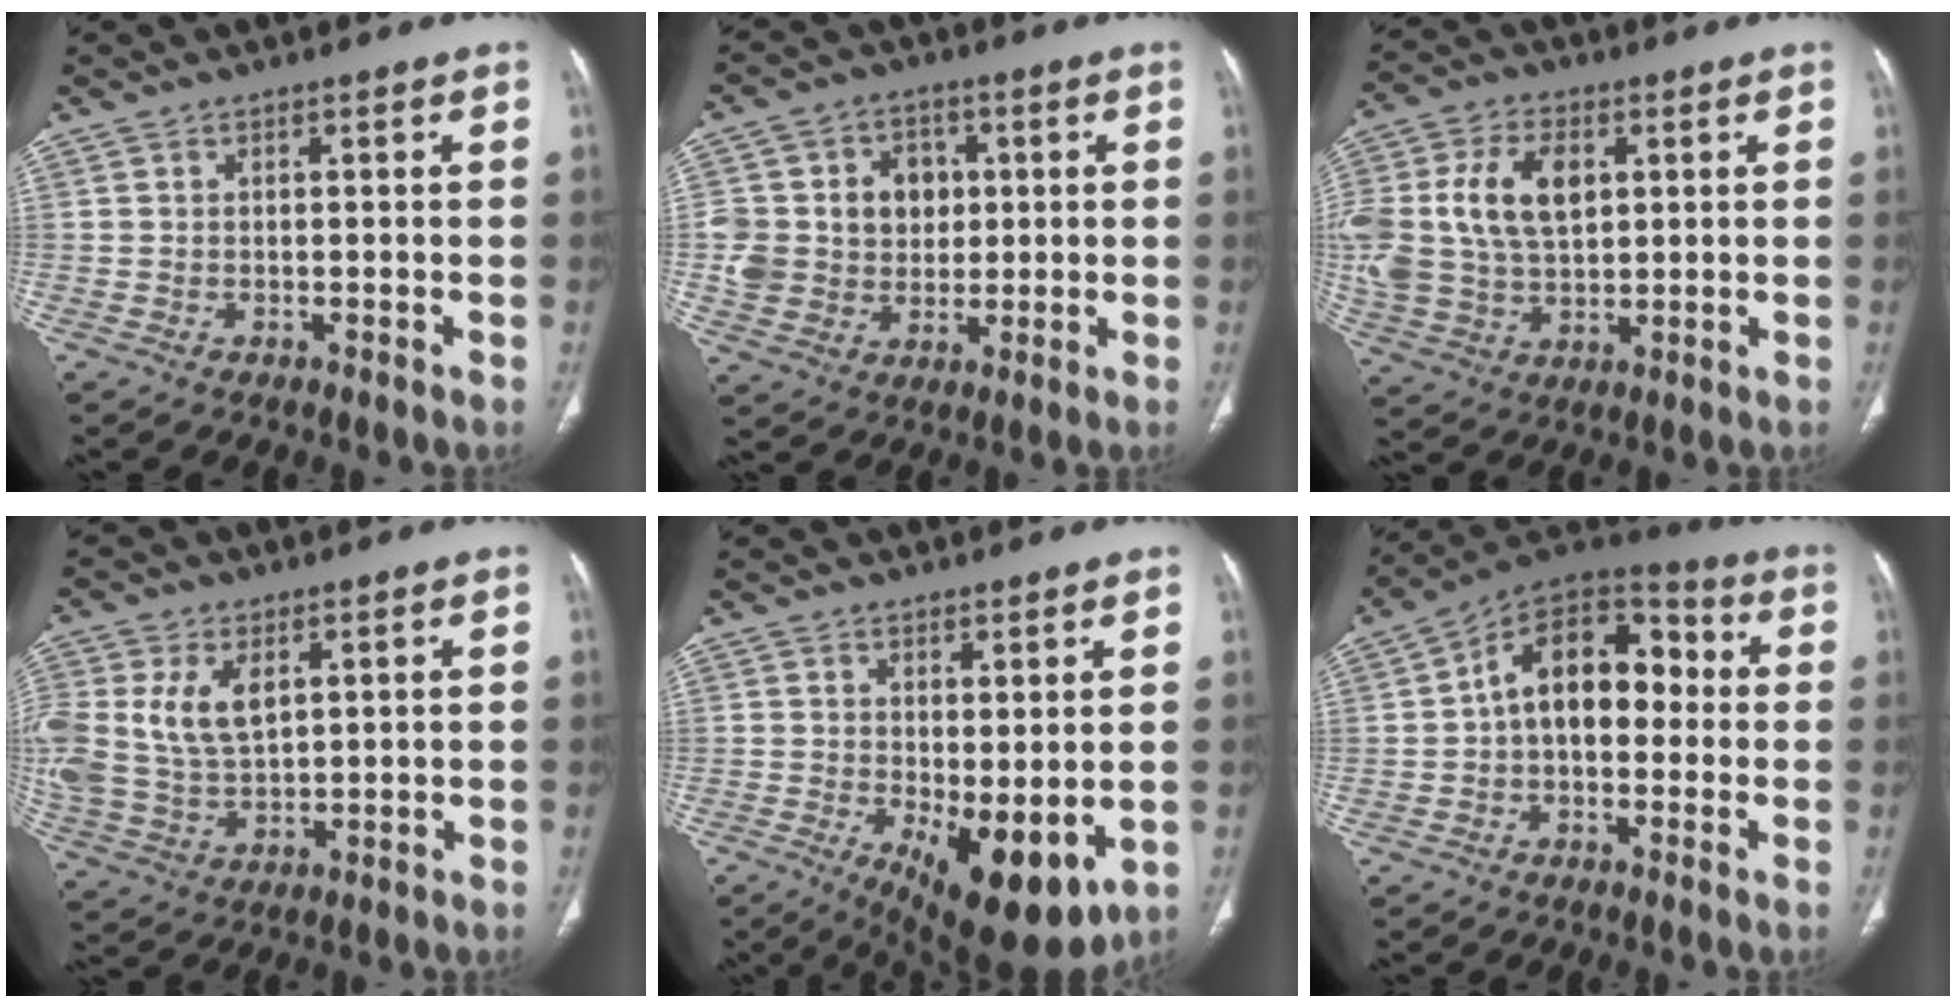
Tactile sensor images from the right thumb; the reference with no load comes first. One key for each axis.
{"total": 13.1, "fx": 1.6, "fy": 11.7, "fz": 5.8, "tx": -0.063, "ty": 0.015, "tz": 0.043}
{"total": 20.2, "fx": 4.0, "fy": 13.8, "fz": 14.3, "tx": -0.319, "ty": 0.008, "tz": 0.083}
{"total": 13.1, "fx": 3.7, "fy": 8.1, "fz": 9.6, "tx": -0.207, "ty": -0.006, "tz": 0.083}
{"total": 11.5, "fx": -1.6, "fy": 4.7, "fz": 10.4, "tx": -0.146, "ty": -0.026, "tz": -0.004}
{"total": 14.9, "fx": 0.2, "fy": 9.6, "fz": 11.4, "tx": -0.140, "ty": 0.048, "tz": -0.011}